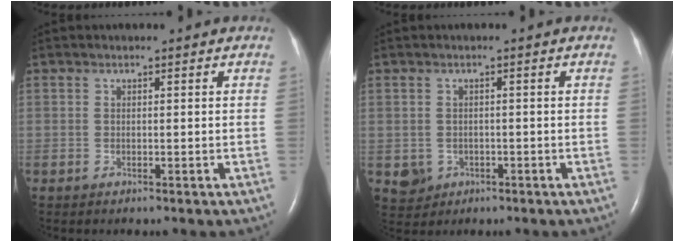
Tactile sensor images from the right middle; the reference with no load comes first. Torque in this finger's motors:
{"motor_torque": [-0.08, 0.12, -0.03, 0.00]}